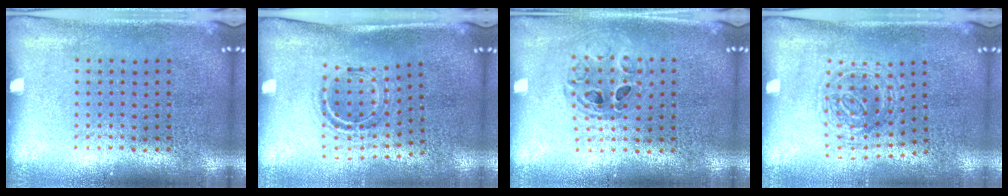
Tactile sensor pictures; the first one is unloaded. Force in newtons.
{"total": 0.9, "press": 0.9, "slide": 0.3}
{"total": 0.8, "press": 0.8, "slide": 0.2}
{"total": 1.0, "press": 0.9, "slide": 0.3}